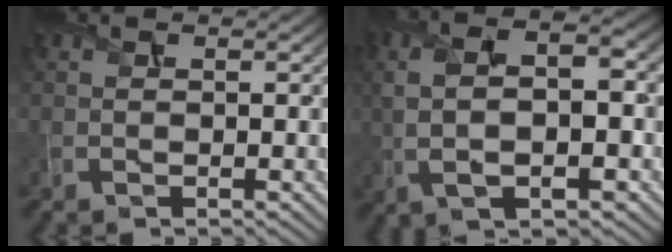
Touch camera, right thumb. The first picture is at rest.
{"total": 9.0, "force": [0.3, 3.6, 8.2], "torque": [-0.175, 0.005, -0.001]}